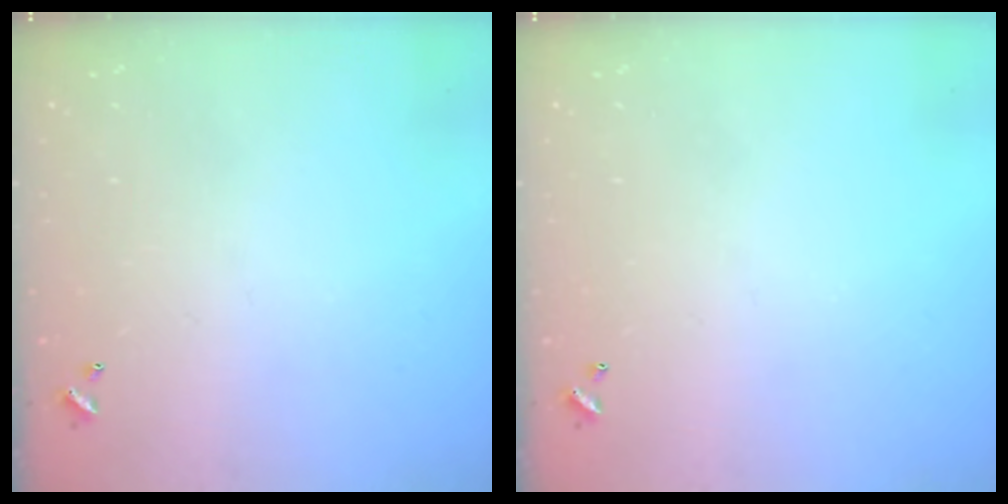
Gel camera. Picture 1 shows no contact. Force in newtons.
{"total": 0.0}